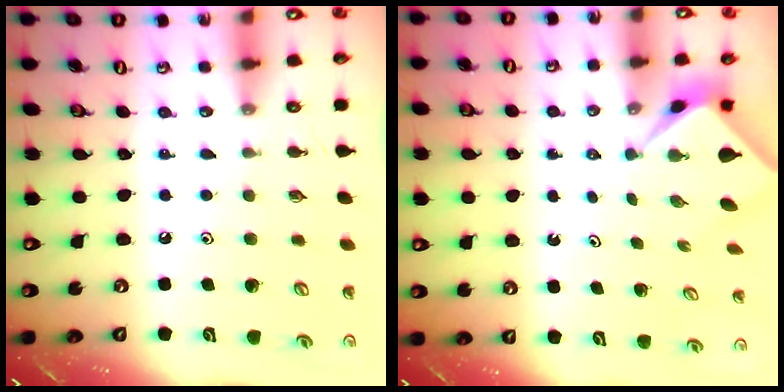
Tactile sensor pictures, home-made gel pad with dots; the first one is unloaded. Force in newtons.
{"total": 1.9, "press": 1.9, "slide": 0.2}